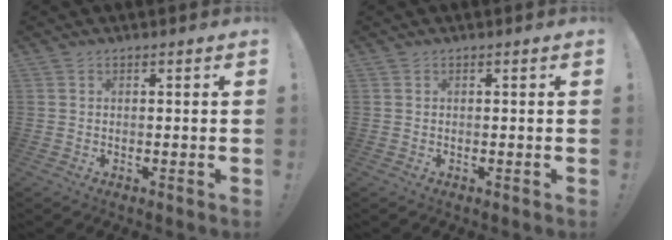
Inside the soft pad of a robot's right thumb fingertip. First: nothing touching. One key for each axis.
{"total": 0.0}